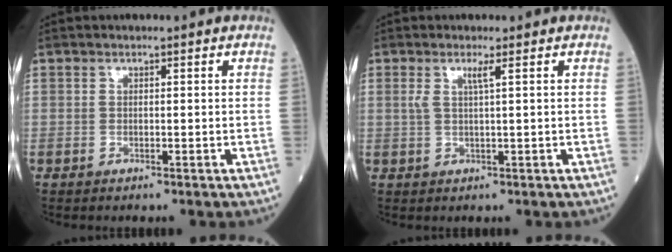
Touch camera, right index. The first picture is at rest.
{"total": 2.0, "force": [0.7, -0.3, 1.8], "torque": [-0.042, 0.002, 0.015]}